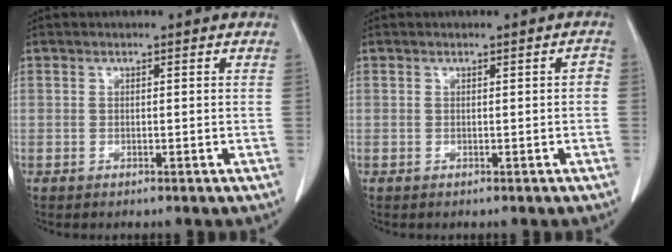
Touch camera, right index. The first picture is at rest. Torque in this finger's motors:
{"motor_torque": [0.12, 0.01, 0.06, 0.01]}